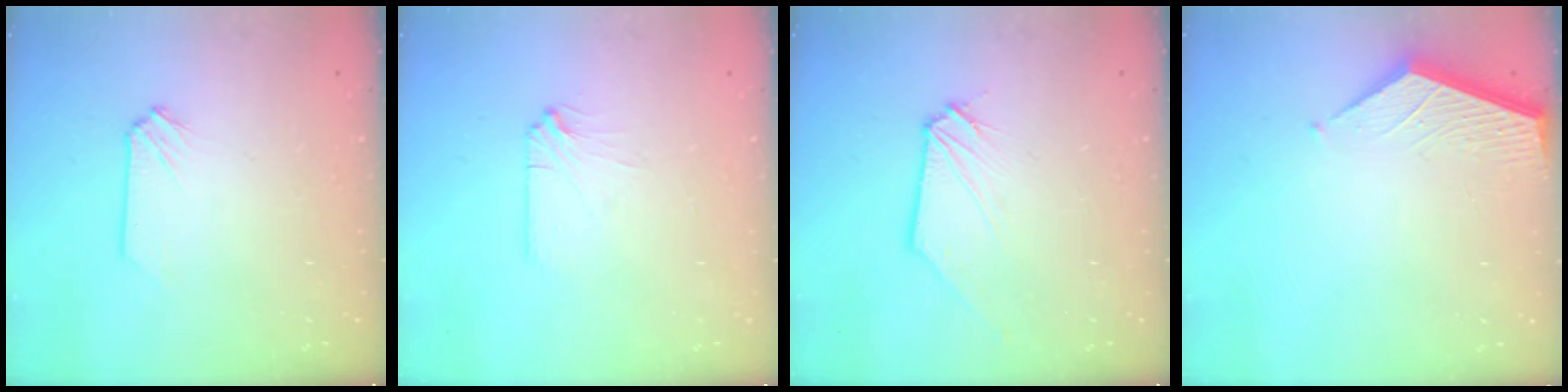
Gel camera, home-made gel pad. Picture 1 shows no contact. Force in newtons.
{"total": 2.5, "press": 2.5, "slide": 0.4}
{"total": 0.0}
{"total": 3.6, "press": 3.5, "slide": 0.3}